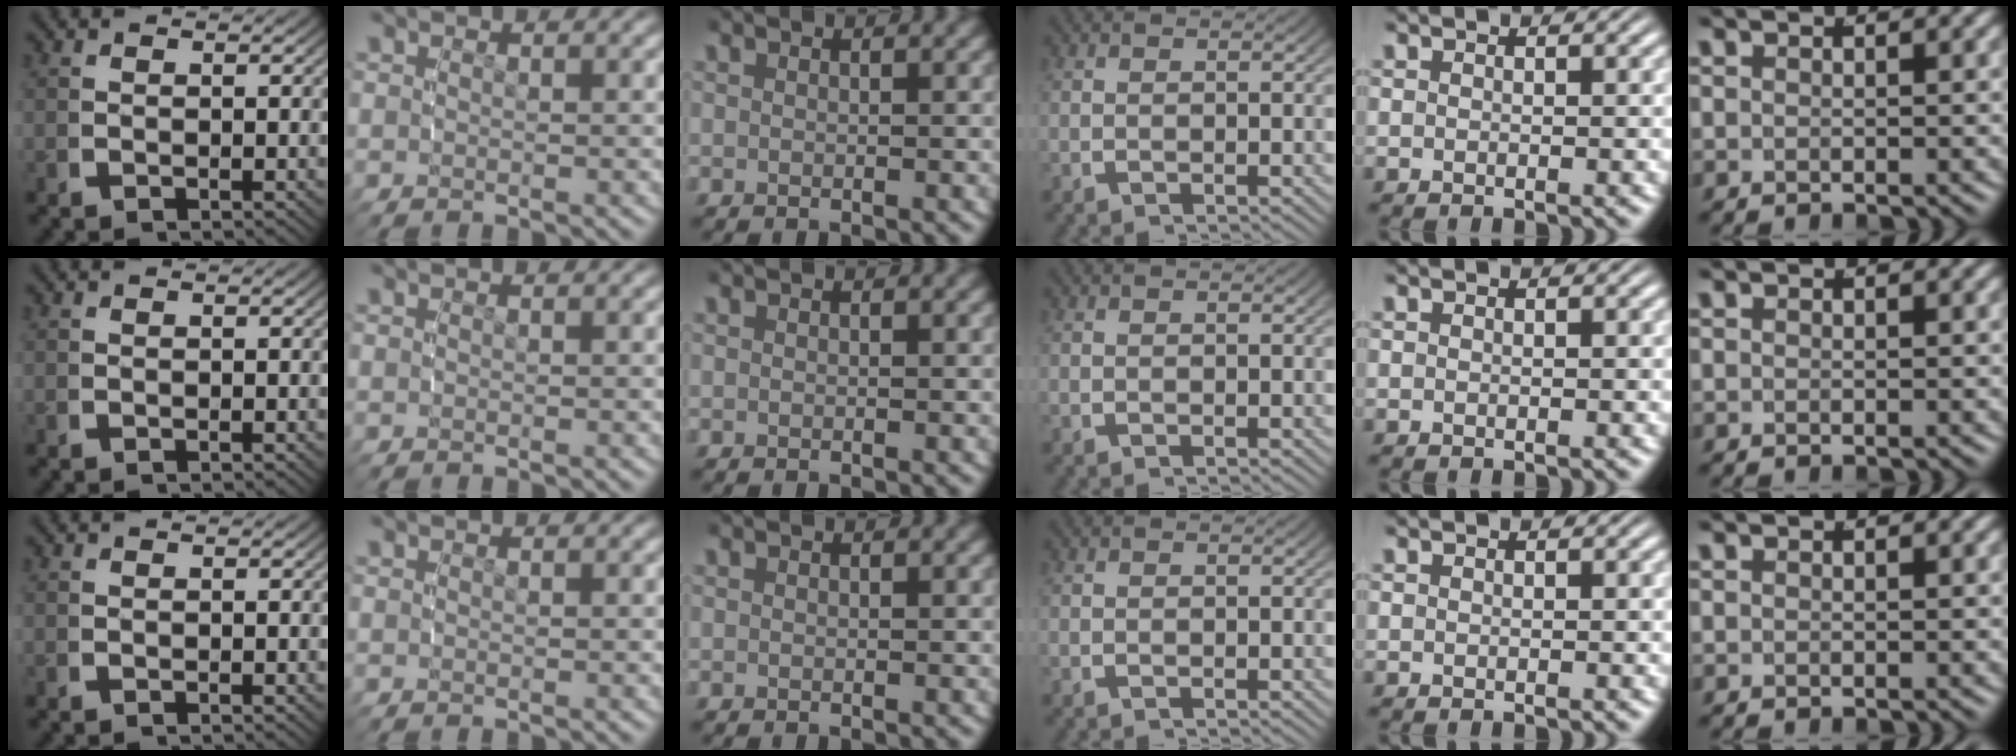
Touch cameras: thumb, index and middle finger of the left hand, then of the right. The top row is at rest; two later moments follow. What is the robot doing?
{"motion": "reach", "object": "calculator"}